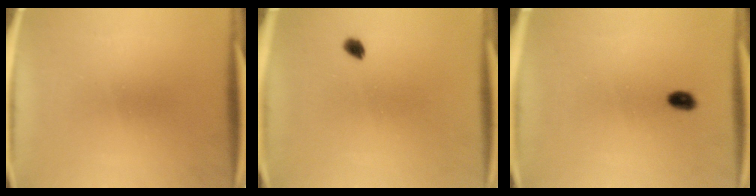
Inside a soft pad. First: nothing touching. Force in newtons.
{"total": 1.7}
{"total": 1.9}